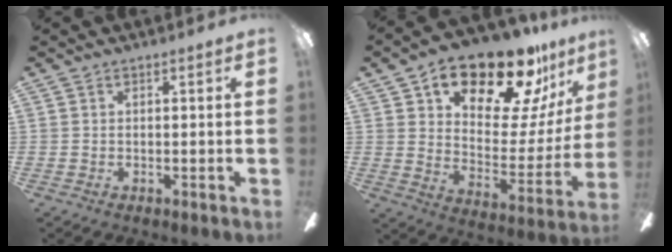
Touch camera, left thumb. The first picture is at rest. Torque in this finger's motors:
{"motor_torque": [1.42, 1.37, 1.33, -1.45, 0.14]}